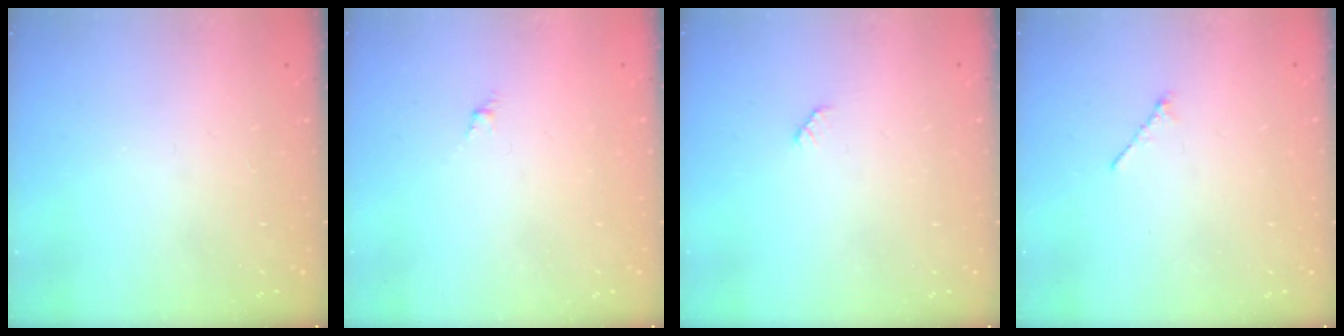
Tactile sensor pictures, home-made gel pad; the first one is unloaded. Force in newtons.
{"total": 1.1, "press": 1.0, "slide": 0.5}
{"total": 2.5, "press": 2.5, "slide": 0.4}
{"total": 0.8, "press": 0.7, "slide": 0.4}